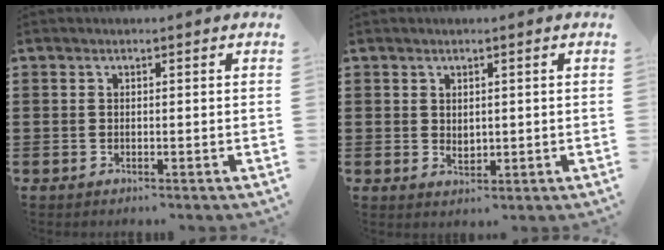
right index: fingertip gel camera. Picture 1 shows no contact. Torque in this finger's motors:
{"motor_torque": [1.03, 1.11, -0.03, 0.00]}